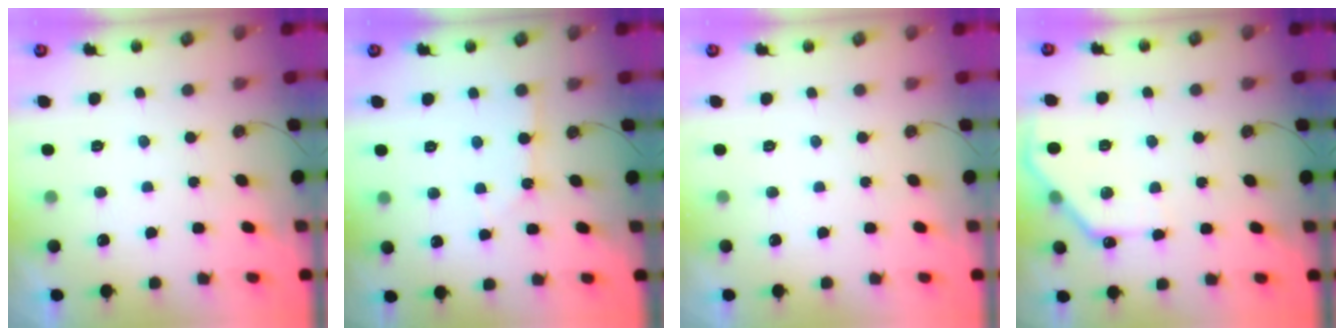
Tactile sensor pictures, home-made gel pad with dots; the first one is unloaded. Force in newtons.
{"total": 2.0, "press": 2.0, "slide": 0.3}
{"total": 0.0}
{"total": 10.7, "press": 10.7, "slide": 0.7}